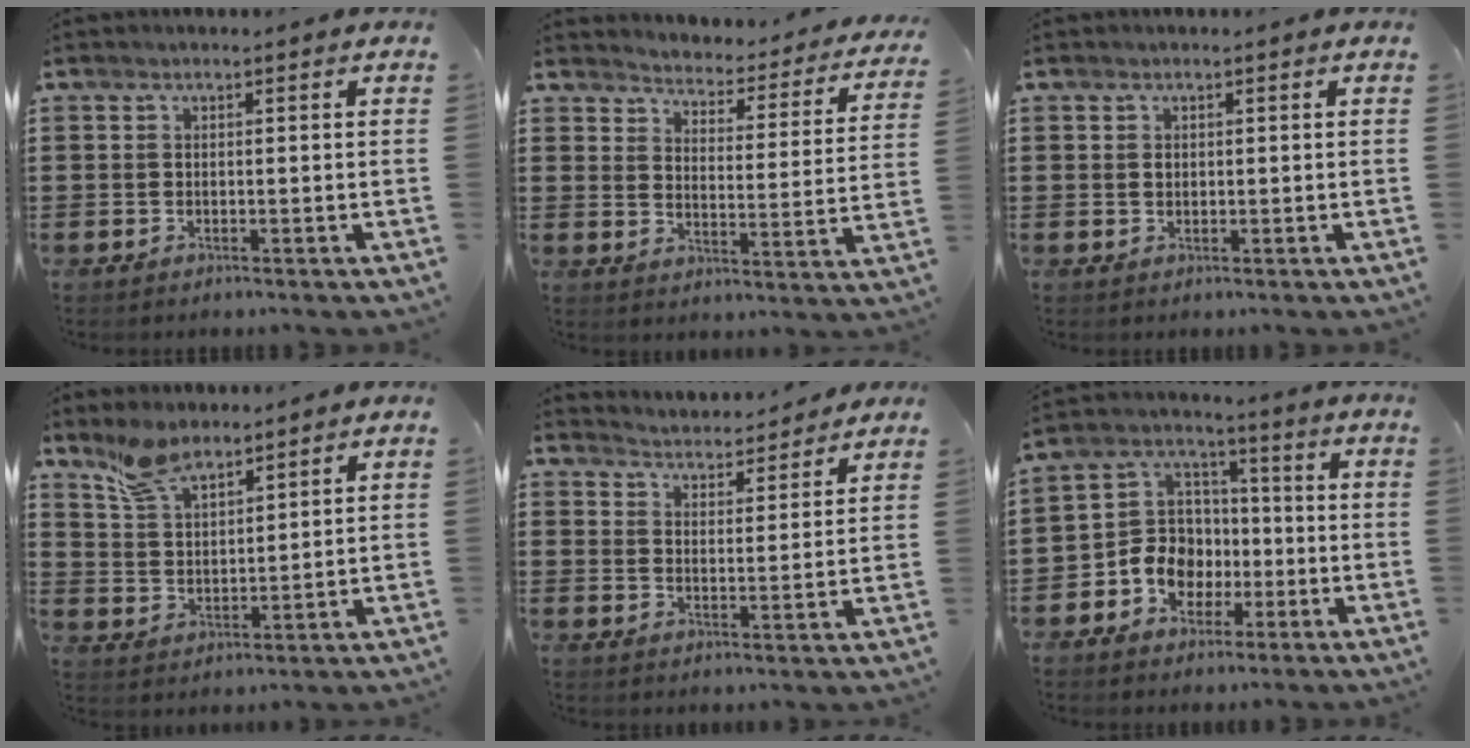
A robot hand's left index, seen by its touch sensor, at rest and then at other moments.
{"total": 3.9, "force": [3.9, 0.2, -0.1], "torque": [-0.015, -0.042, 0.060]}
{"total": 0.9, "force": [0.2, 0.7, 0.5], "torque": [-0.013, 0.003, 0.005]}
{"total": 6.7, "force": [5.7, 2.2, 2.8], "torque": [-0.072, -0.011, 0.108]}
{"total": 3.6, "force": [3.6, 0.0, -0.4], "torque": [-0.013, -0.027, 0.060]}
{"total": 8.6, "force": [-2.8, 7.5, 2.9], "torque": [-0.094, 0.016, -0.054]}